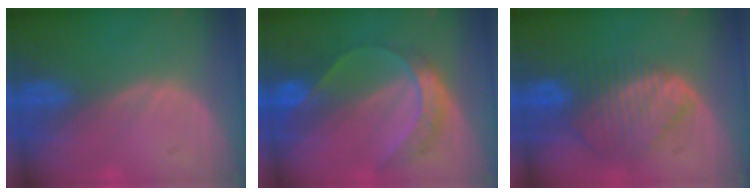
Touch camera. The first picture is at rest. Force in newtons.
{"total": 7.2, "press": 6.1, "slide": 4.0}
{"total": 8.7, "press": 7.7, "slide": 4.1}